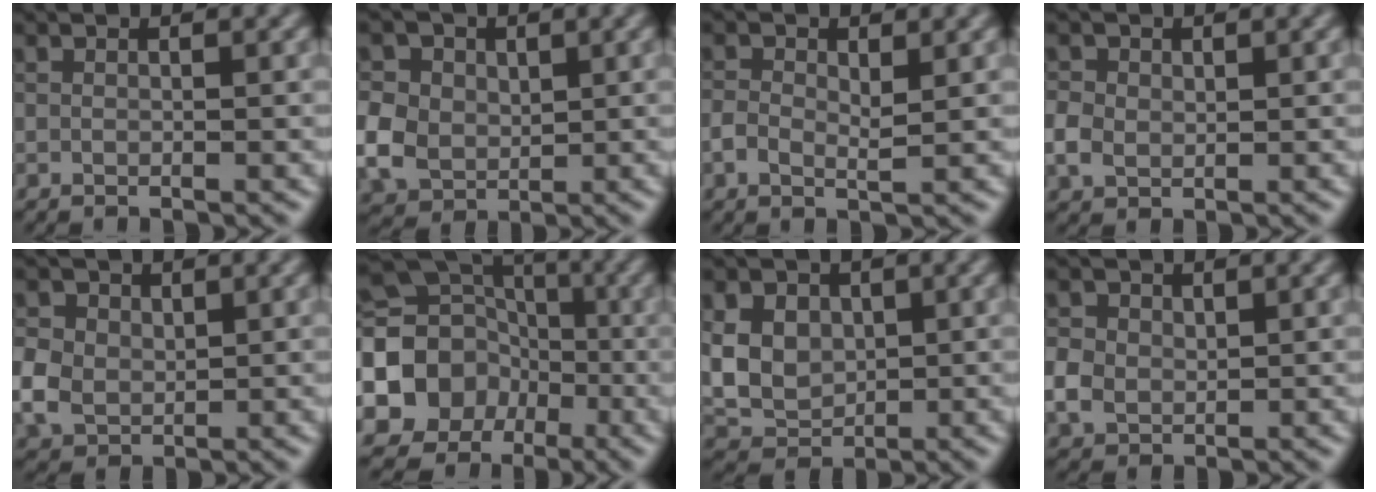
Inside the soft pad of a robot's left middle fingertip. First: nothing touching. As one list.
[{"total": 5.8, "force": [0.6, 5.0, 3.0], "torque": [-0.076, 0.012, 0.001]}, {"total": 2.1, "force": [0.0, 1.2, 1.7], "torque": [-0.038, 0.000, -0.003]}, {"total": 2.3, "force": [0.1, 2.0, 1.2], "torque": [-0.028, 0.000, 0.000]}, {"total": 3.9, "force": [0.3, 3.3, 2.0], "torque": [-0.051, 0.001, 0.004]}, {"total": 13.0, "force": [-3.2, 11.4, 5.4], "torque": [-0.117, -0.013, -0.076]}, {"total": 5.9, "force": [1.3, 4.7, 3.3], "torque": [-0.062, 0.012, 0.017]}, {"total": 2.8, "force": [0.2, 2.5, 1.4], "torque": [-0.034, 0.000, 0.004]}]